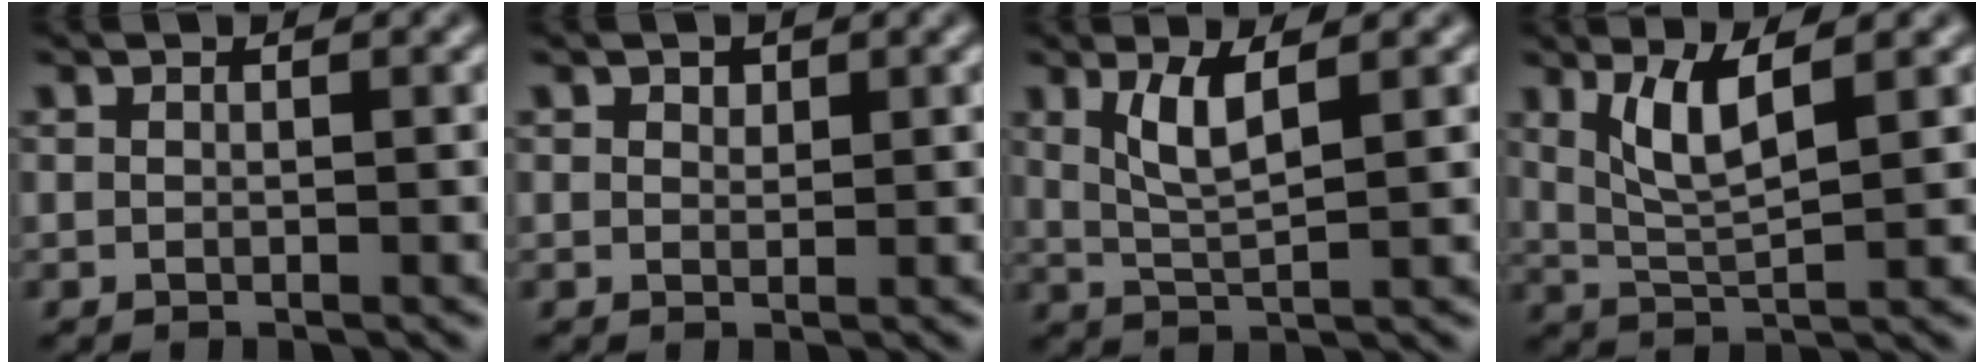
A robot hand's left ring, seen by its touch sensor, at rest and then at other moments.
{"total": 0.9, "force": [0.6, 0.6, 0.3], "torque": [-0.004, -0.002, 0.009]}
{"total": 3.3, "force": [1.5, 0.7, 2.8], "torque": [-0.060, -0.006, 0.033]}
{"total": 3.9, "force": [1.7, 0.8, 3.4], "torque": [-0.074, -0.007, 0.039]}